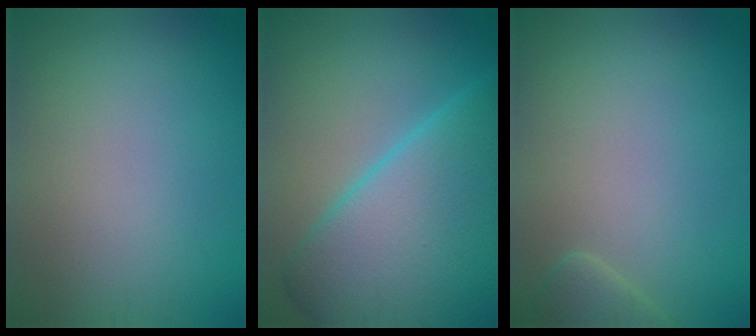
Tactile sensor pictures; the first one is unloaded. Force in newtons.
{"total": 13.6, "press": 13.6, "slide": 0.4}
{"total": 1.6, "press": 1.6, "slide": 0.2}